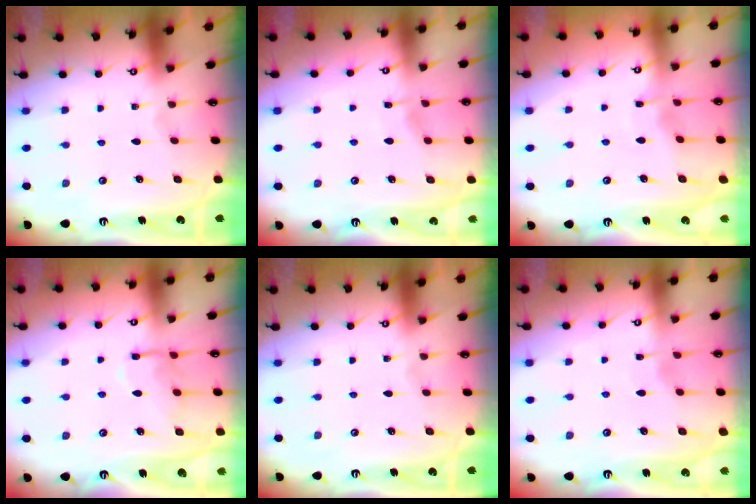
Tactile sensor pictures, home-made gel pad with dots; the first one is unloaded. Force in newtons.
{"total": 2.5, "press": 2.5, "slide": 0.4}
{"total": 3.0, "press": 3.0, "slide": 0.3}
{"total": 11.6, "press": 11.5, "slide": 0.8}
{"total": 0.0}
{"total": 2.6, "press": 2.5, "slide": 0.2}